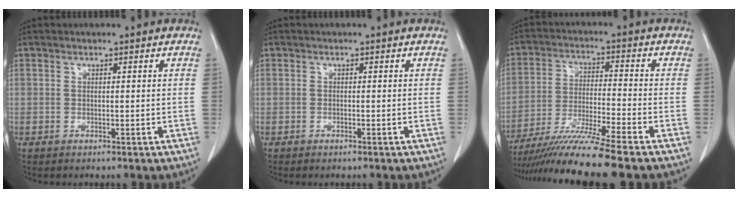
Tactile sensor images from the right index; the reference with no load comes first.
{"total": 0.5, "force": [-0.4, 0.0, 0.3], "torque": [-0.012, -0.002, -0.006]}
{"total": 13.0, "force": [-10.8, -2.3, 6.9], "torque": [-0.114, -0.031, -0.184]}